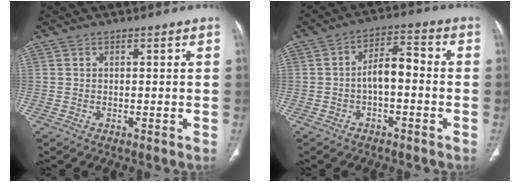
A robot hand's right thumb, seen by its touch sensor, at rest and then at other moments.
{"total": 6.3, "force": [-1.2, 3.1, 5.4], "torque": [-0.085, 0.036, -0.027]}